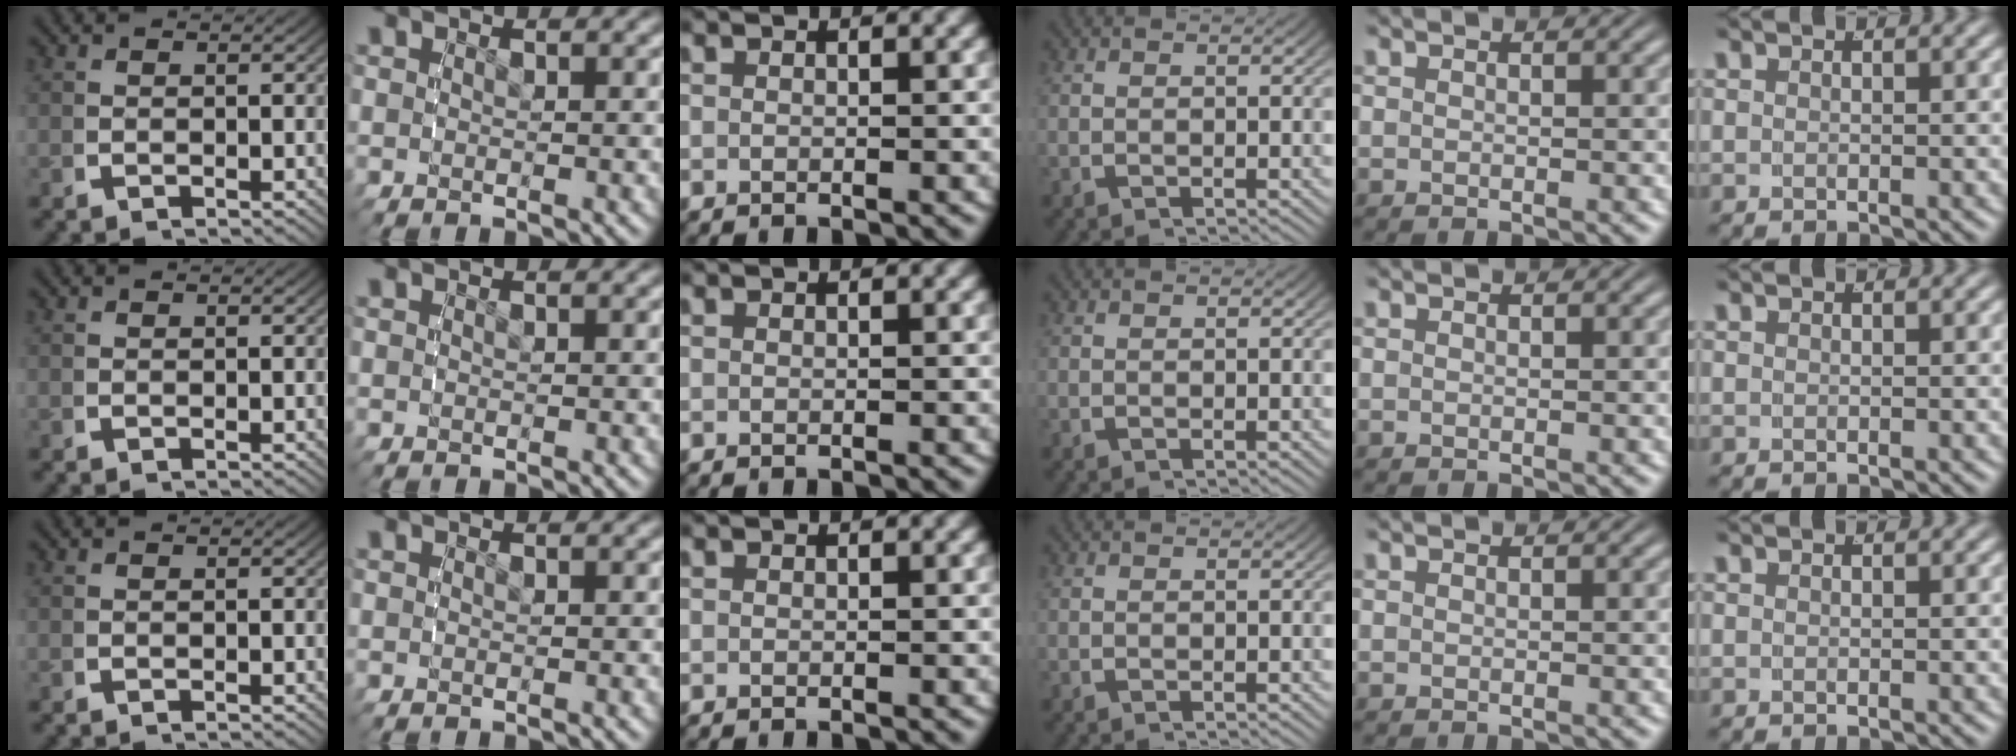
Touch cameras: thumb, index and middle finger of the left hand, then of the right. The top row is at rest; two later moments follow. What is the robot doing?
{"motion": "reach", "object": "pencil case"}